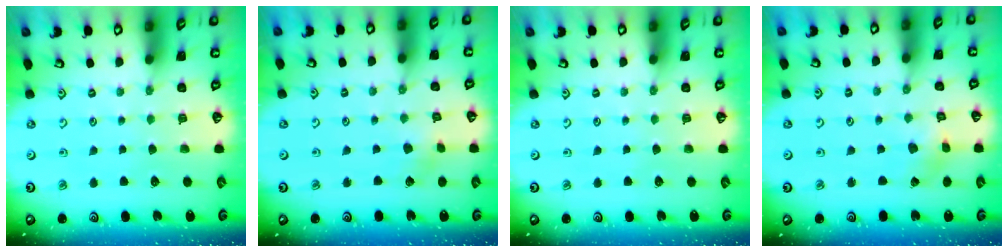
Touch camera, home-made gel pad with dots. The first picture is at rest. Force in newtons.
{"total": 2.3, "press": 2.2, "slide": 0.3}
{"total": 0.0}
{"total": 1.5, "press": 1.5, "slide": 0.3}